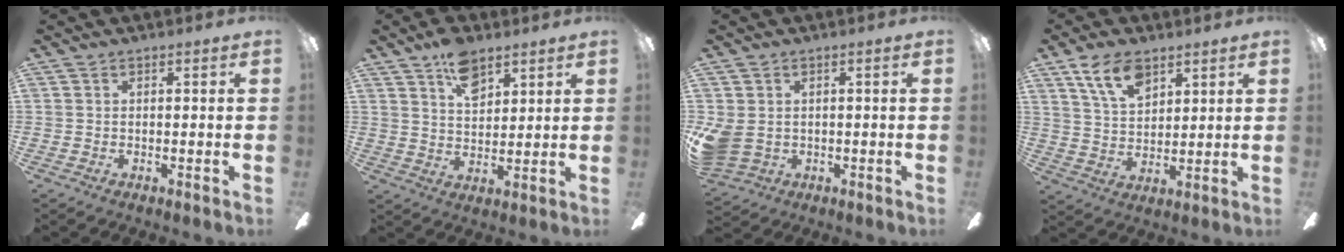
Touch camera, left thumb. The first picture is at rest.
{"total": 9.0, "force": [5.7, 4.8, 5.0], "torque": [-0.072, -0.020, 0.100]}
{"total": 5.7, "force": [0.2, 4.6, 3.3], "torque": [-0.086, 0.006, 0.006]}
{"total": 10.2, "force": [6.6, 5.4, 5.7], "torque": [-0.105, -0.016, 0.122]}